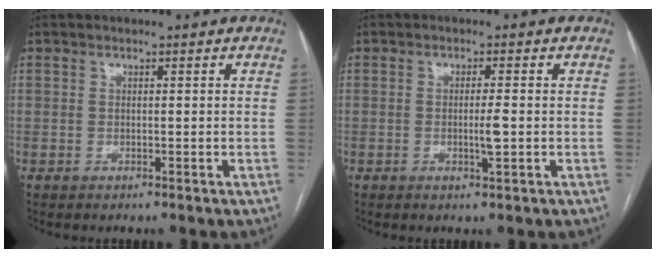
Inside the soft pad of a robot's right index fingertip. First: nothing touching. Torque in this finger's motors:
{"motor_torque": [0.42, 0.43, 0.24, 0.05]}